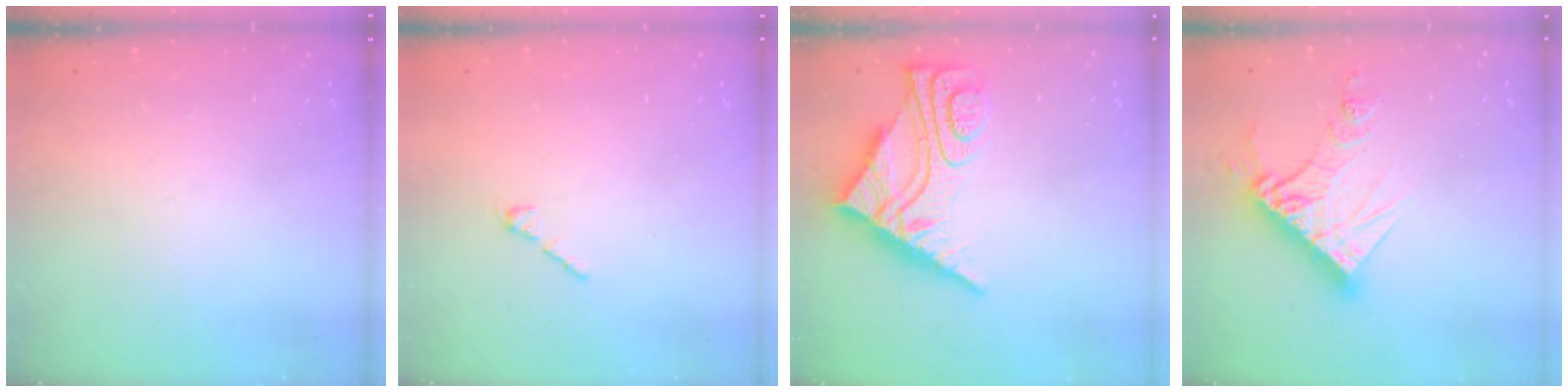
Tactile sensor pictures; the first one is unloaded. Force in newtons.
{"total": 2.5, "press": 2.4, "slide": 0.7}
{"total": 12.3, "press": 12.2, "slide": 1.2}
{"total": 14.5, "press": 14.4, "slide": 1.8}